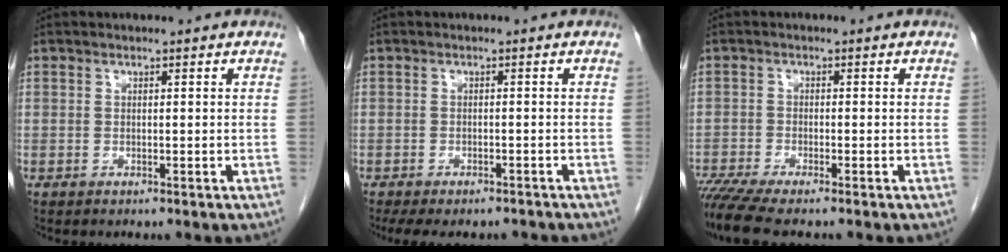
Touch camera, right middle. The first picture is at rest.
{"total": 9.6, "force": [-8.2, 3.1, 3.7], "torque": [-0.062, -0.005, -0.107]}
{"total": 6.5, "force": [-5.4, -0.1, 3.6], "torque": [-0.062, -0.018, -0.096]}